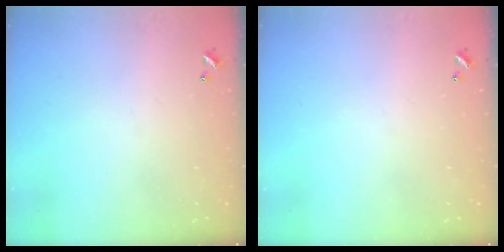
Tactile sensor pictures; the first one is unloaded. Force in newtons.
{"total": 0.0}